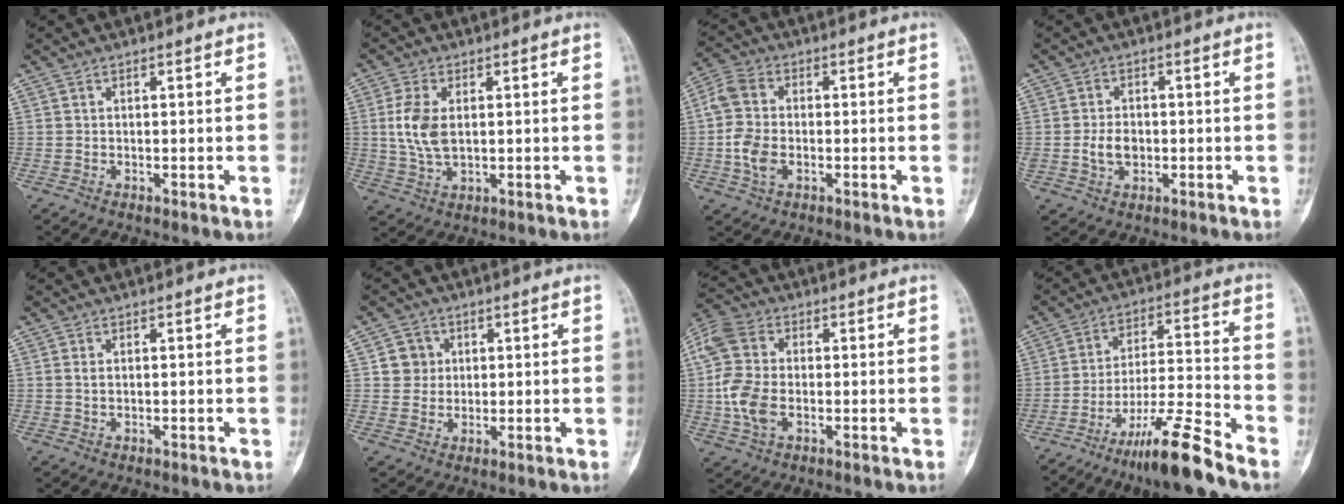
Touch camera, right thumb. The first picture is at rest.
{"total": 7.7, "force": [1.0, 4.3, 6.3], "torque": [-0.137, -0.006, 0.022]}
{"total": 8.1, "force": [-1.2, 5.3, 6.0], "torque": [-0.134, 0.014, -0.031]}
{"total": 4.6, "force": [-0.5, 3.3, 3.1], "torque": [-0.050, 0.002, -0.007]}
{"total": 1.1, "force": [0.2, 0.6, 0.8], "torque": [-0.015, 0.000, 0.005]}
{"total": 4.3, "force": [1.0, 4.2, 0.7], "torque": [0.016, 0.002, 0.013]}
{"total": 10.7, "force": [-0.9, 6.9, 8.1], "torque": [-0.186, 0.009, -0.026]}
{"total": 13.1, "force": [-10.0, 0.6, 8.5], "torque": [-0.156, 0.067, -0.173]}